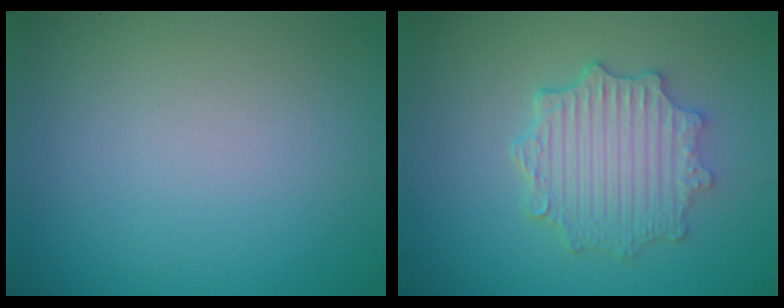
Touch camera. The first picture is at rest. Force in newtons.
{"total": 5.1, "press": 4.1, "slide": 3.0}